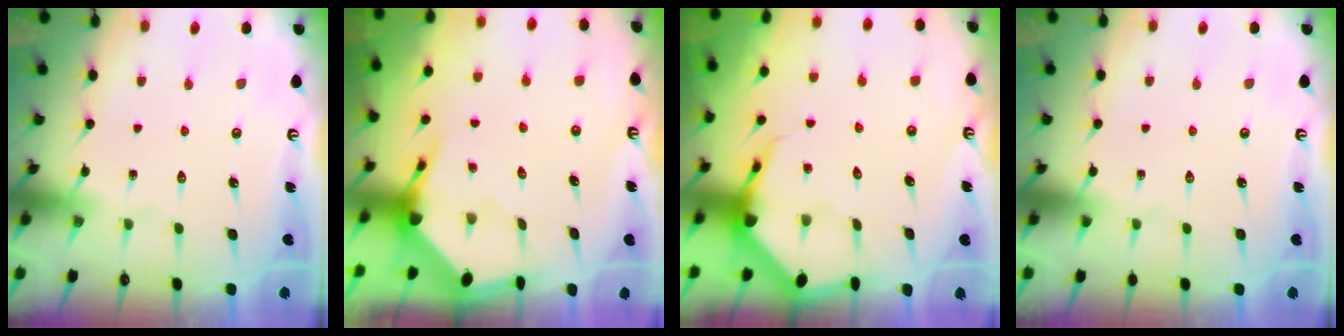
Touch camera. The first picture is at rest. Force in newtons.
{"total": 3.9, "press": 3.9, "slide": 0.5}
{"total": 5.4, "press": 5.4, "slide": 0.7}
{"total": 0.0}